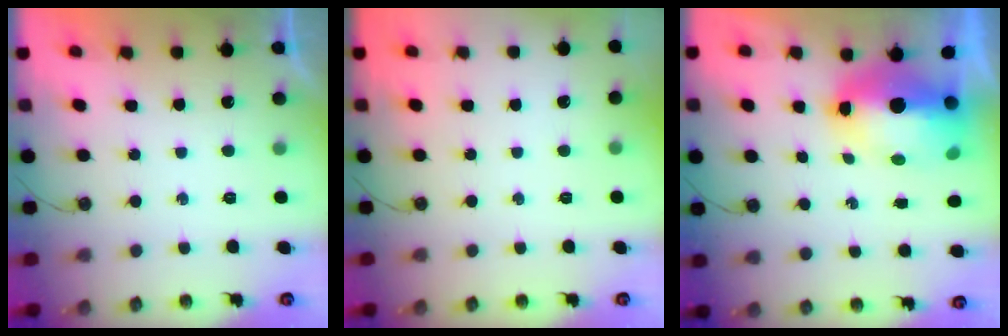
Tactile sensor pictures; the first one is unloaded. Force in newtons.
{"total": 0.0}
{"total": 12.5, "press": 12.4, "slide": 1.7}